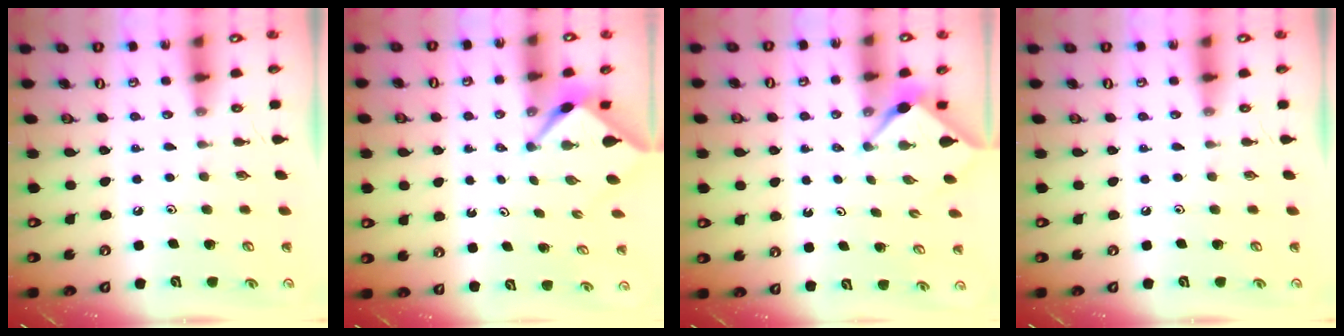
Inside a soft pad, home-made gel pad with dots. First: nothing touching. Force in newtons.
{"total": 2.5, "press": 2.5, "slide": 0.3}
{"total": 2.9, "press": 2.9, "slide": 0.3}
{"total": 0.0}